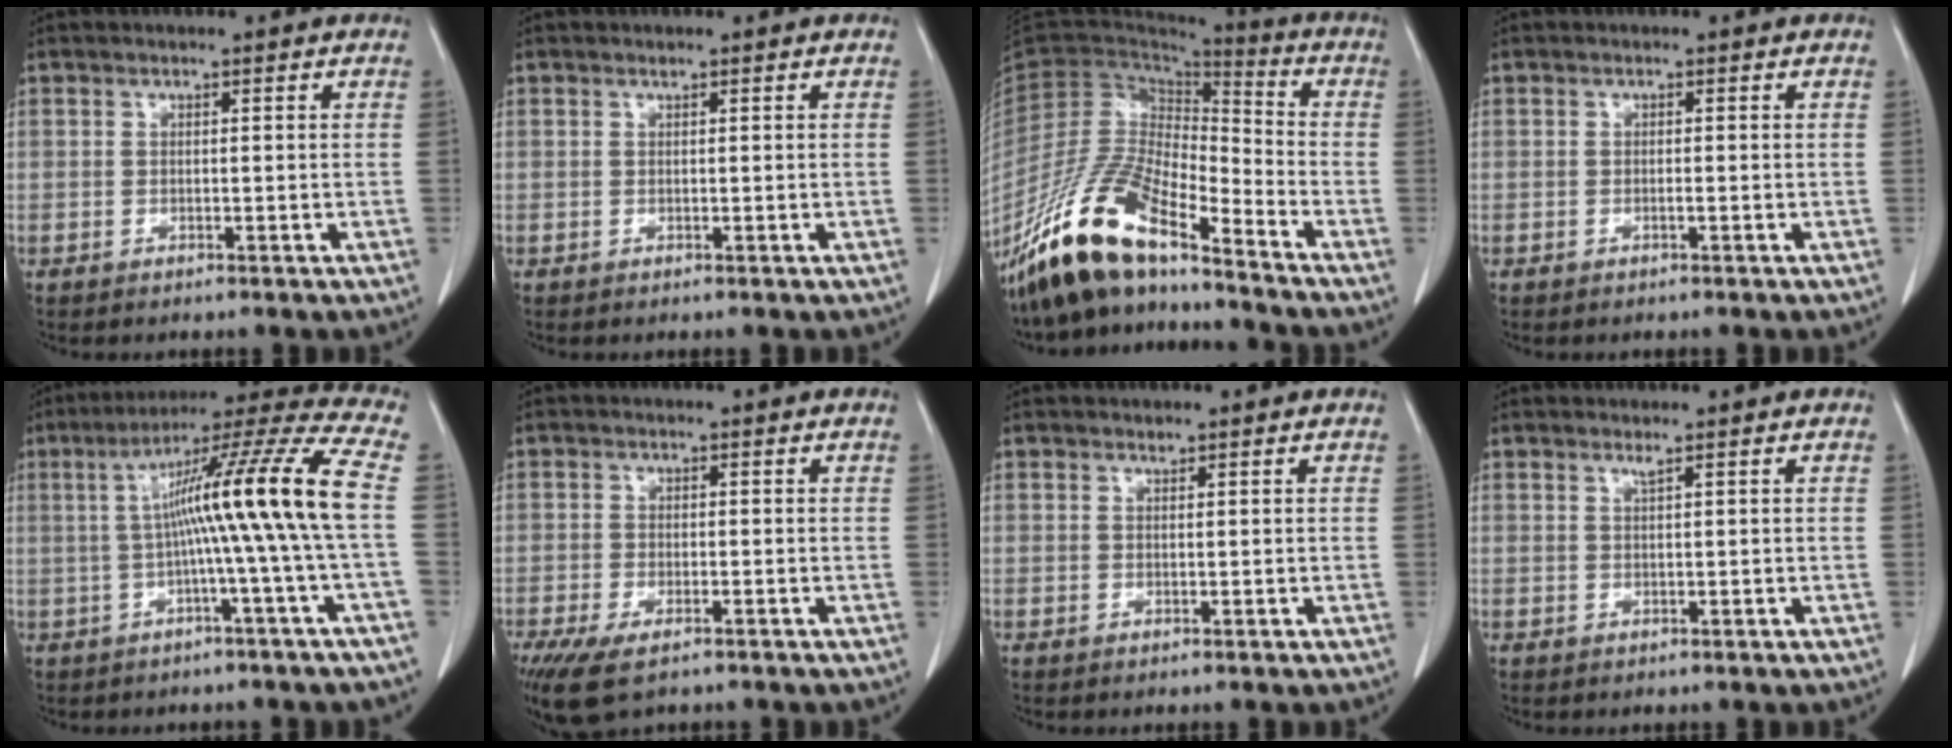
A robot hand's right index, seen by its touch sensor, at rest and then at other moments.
{"total": 0.6, "force": [0.4, 0.3, 0.2], "torque": [-0.004, 0.001, 0.008]}
{"total": 18.7, "force": [-14.0, 4.7, 11.4], "torque": [-0.235, -0.013, -0.268]}
{"total": 0.7, "force": [-0.2, 0.2, 0.7], "torque": [-0.017, 0.000, -0.002]}
{"total": 16.5, "force": [0.0, -2.1, 16.4], "torque": [-0.251, 0.024, -0.005]}
{"total": 8.7, "force": [-5.2, 3.8, 5.9], "torque": [-0.123, -0.022, -0.089]}
{"total": 0.7, "force": [0.6, 0.4, 0.1], "torque": [-0.002, 0.000, 0.012]}
{"total": 0.9, "force": [0.6, 0.1, 0.6], "torque": [-0.015, -0.001, 0.015]}